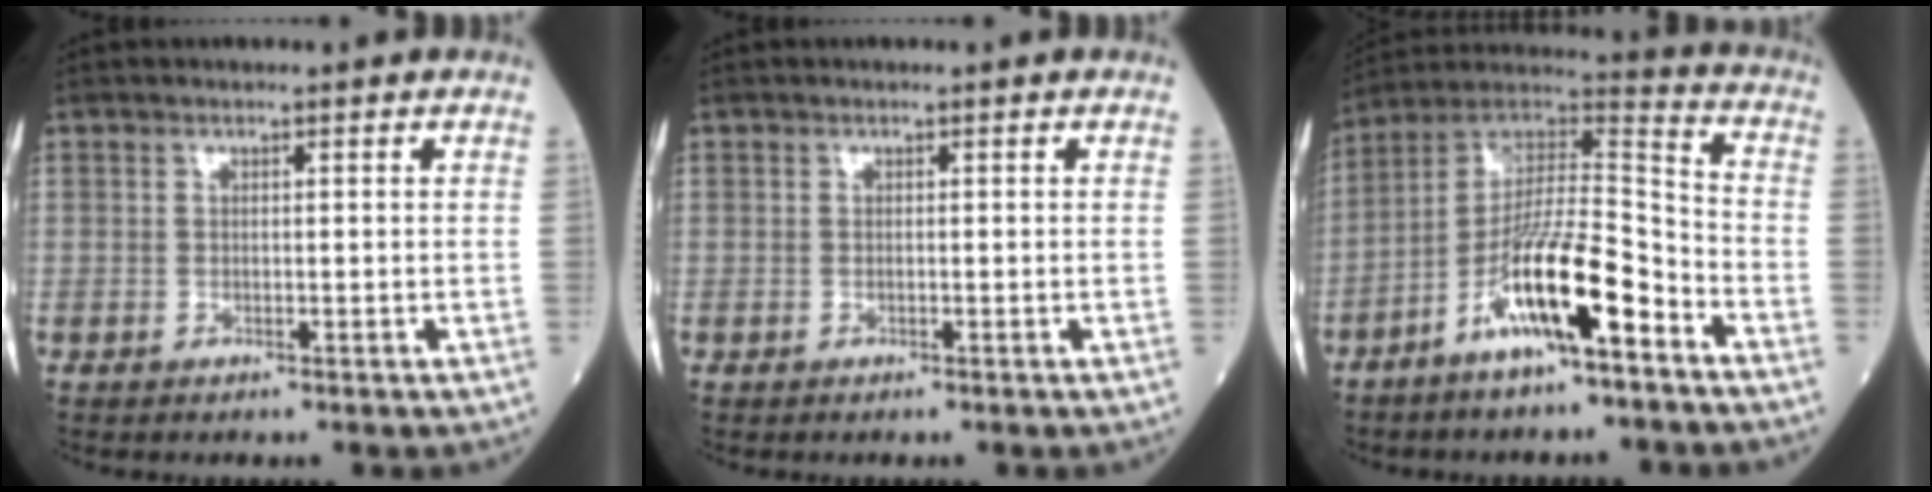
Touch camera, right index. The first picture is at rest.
{"total": 0.0}
{"total": 14.8, "force": [-7.7, 2.2, 12.5], "torque": [-0.231, 0.003, -0.138]}